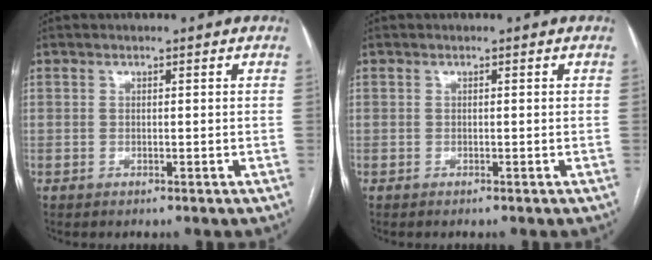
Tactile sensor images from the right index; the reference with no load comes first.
{"total": 0.0}